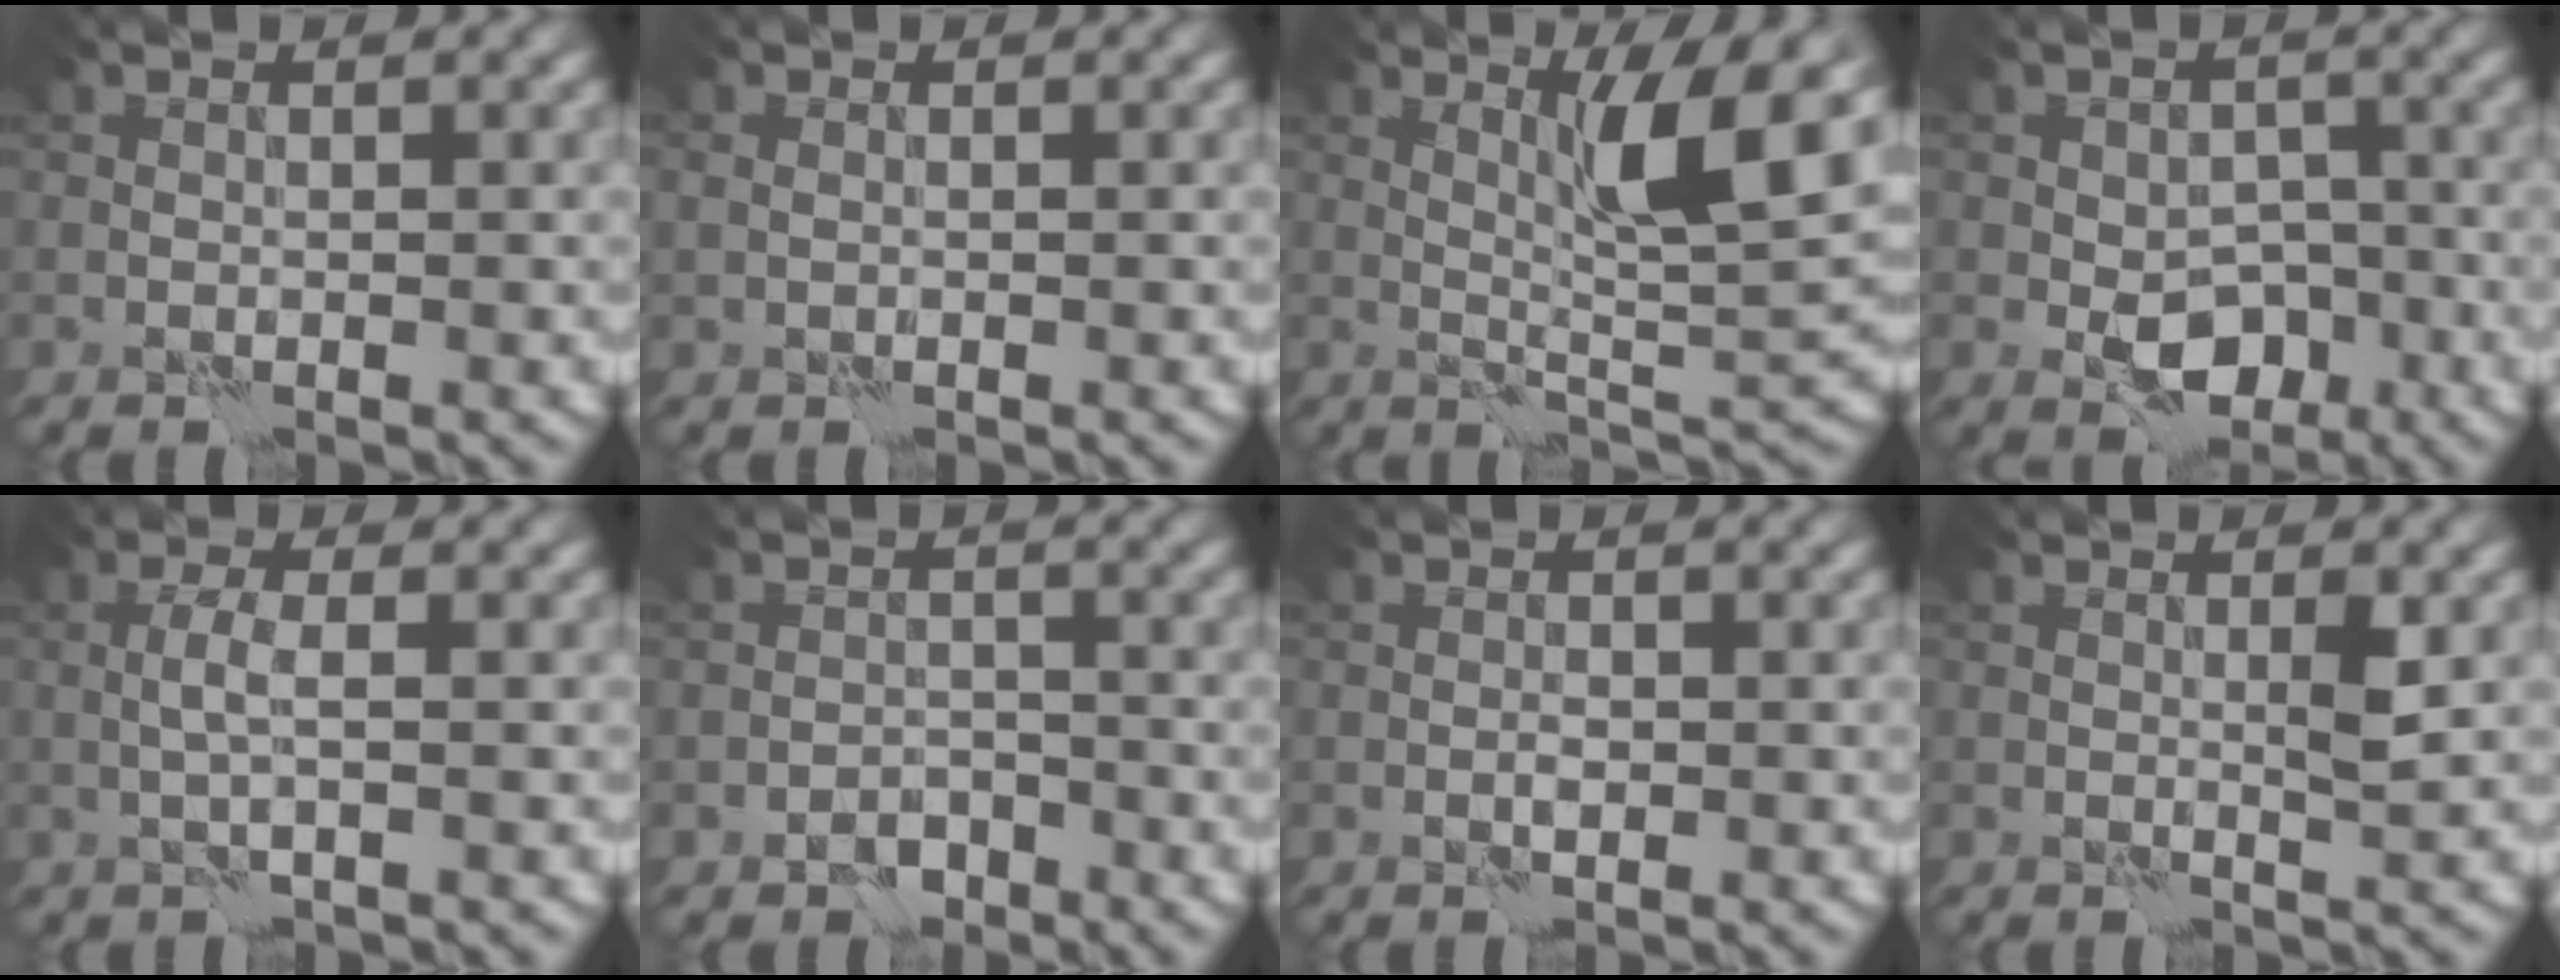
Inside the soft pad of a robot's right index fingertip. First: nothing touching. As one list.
[{"total": 0.8, "force": [0.0, 0.6, 0.4], "torque": [-0.008, 0.000, 0.001]}, {"total": 7.1, "force": [2.4, 0.9, 6.6], "torque": [-0.112, -0.006, 0.043]}, {"total": 4.9, "force": [-1.8, 3.2, 3.2], "torque": [-0.040, -0.005, -0.031]}, {"total": 1.8, "force": [-0.2, 0.0, 1.8], "torque": [-0.039, 0.007, -0.008]}, {"total": 2.0, "force": [-1.6, 1.0, 0.6], "torque": [-0.004, 0.008, -0.031]}, {"total": 0.8, "force": [-0.3, 0.2, 0.7], "torque": [-0.014, 0.003, -0.008]}, {"total": 1.5, "force": [0.2, 0.1, 1.4], "torque": [-0.025, -0.002, 0.002]}]